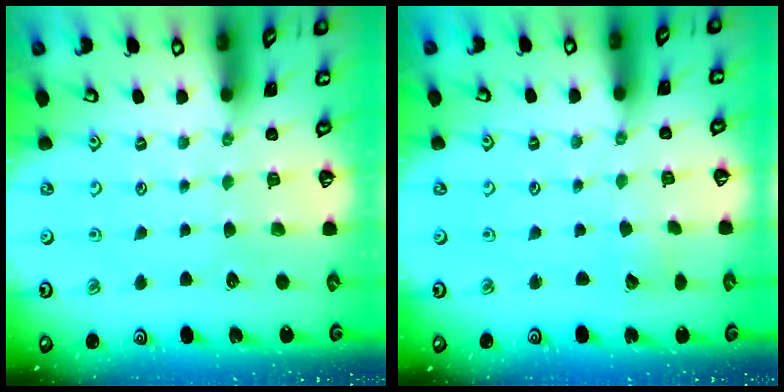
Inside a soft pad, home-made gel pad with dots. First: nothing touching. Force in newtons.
{"total": 2.6, "press": 2.6, "slide": 0.3}